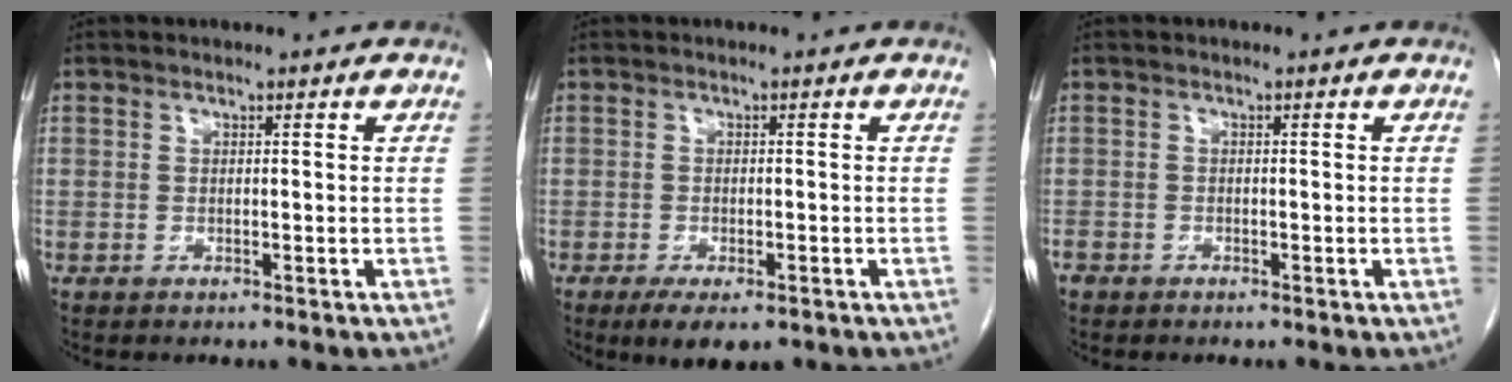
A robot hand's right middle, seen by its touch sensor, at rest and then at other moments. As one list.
[{"total": 5.4, "force": [-3.5, 1.9, 3.6], "torque": [-0.055, -0.010, -0.051]}, {"total": 1.9, "force": [-1.4, 1.2, 0.4], "torque": [-0.016, -0.001, -0.026]}]